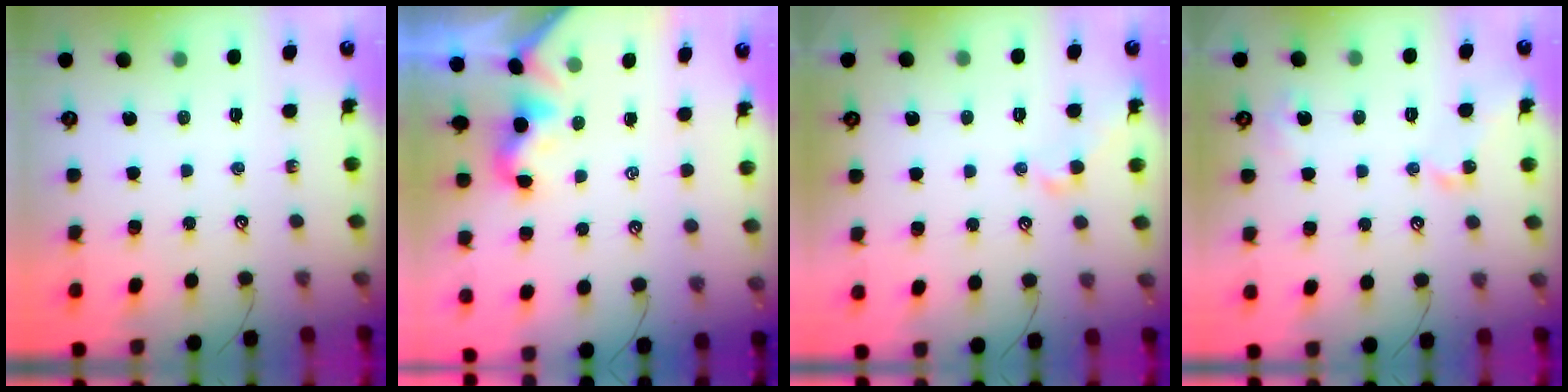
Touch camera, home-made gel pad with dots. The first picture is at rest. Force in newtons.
{"total": 2.0, "press": 1.9, "slide": 0.5}
{"total": 1.1, "press": 1.1, "slide": 0.2}
{"total": 3.4, "press": 3.3, "slide": 0.5}